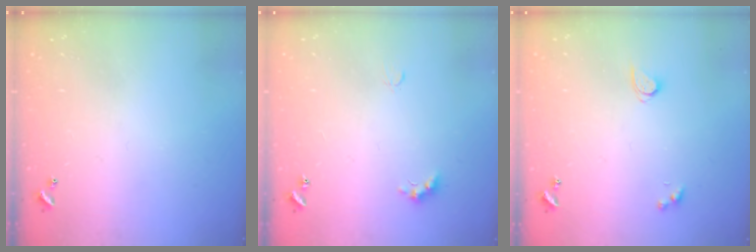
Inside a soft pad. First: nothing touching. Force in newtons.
{"total": 2.8, "press": 2.7, "slide": 0.6}
{"total": 2.6, "press": 2.6, "slide": 0.3}